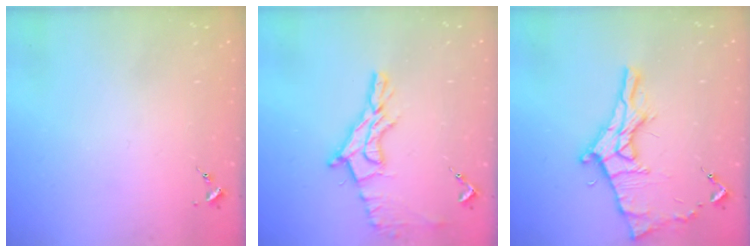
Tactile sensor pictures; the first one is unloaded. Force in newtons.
{"total": 14.4, "press": 14.4, "slide": 1.1}
{"total": 15.2, "press": 15.2, "slide": 0.6}